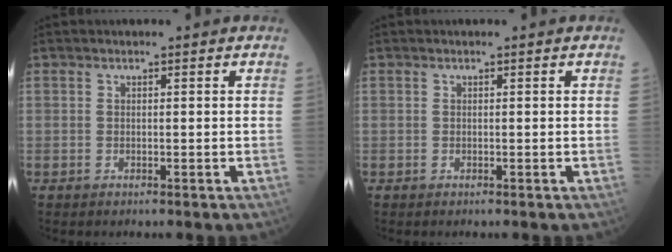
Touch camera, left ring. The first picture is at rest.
{"total": 0.0}